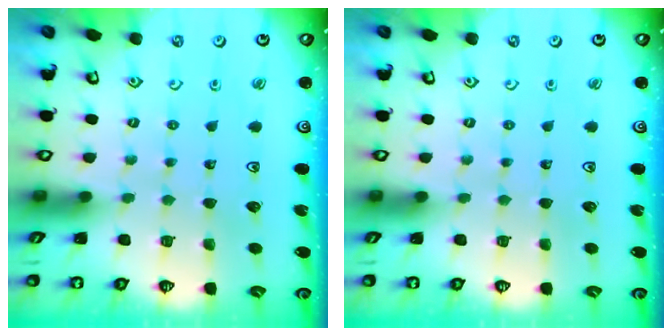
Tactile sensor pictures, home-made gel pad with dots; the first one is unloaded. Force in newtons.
{"total": 0.0}